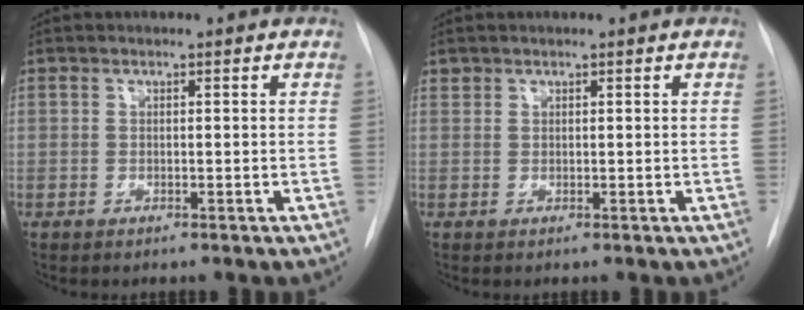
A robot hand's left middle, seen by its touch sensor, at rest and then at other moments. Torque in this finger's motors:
{"motor_torque": [0.04, -0.03, 0.15, 0.01]}